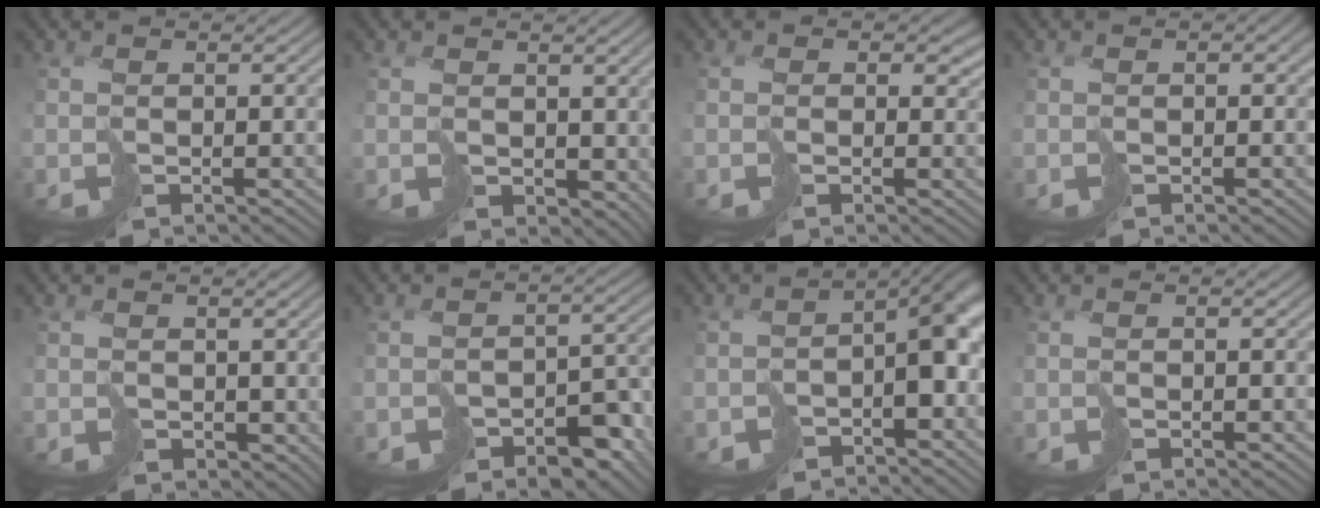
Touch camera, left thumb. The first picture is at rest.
{"total": 3.4, "force": [1.4, 2.7, 1.6], "torque": [-0.042, -0.011, 0.031]}
{"total": 2.1, "force": [0.4, 1.9, 0.7], "torque": [-0.013, -0.001, 0.006]}
{"total": 1.5, "force": [0.3, 1.2, 0.9], "torque": [-0.012, -0.001, 0.003]}
{"total": 2.1, "force": [0.9, 1.8, 0.5], "torque": [-0.016, -0.007, 0.020]}
{"total": 8.0, "force": [-5.4, 4.7, 3.6], "torque": [-0.040, -0.013, -0.064]}
{"total": 7.5, "force": [-2.8, 4.1, 5.6], "torque": [-0.079, -0.019, -0.035]}
{"total": 0.0}